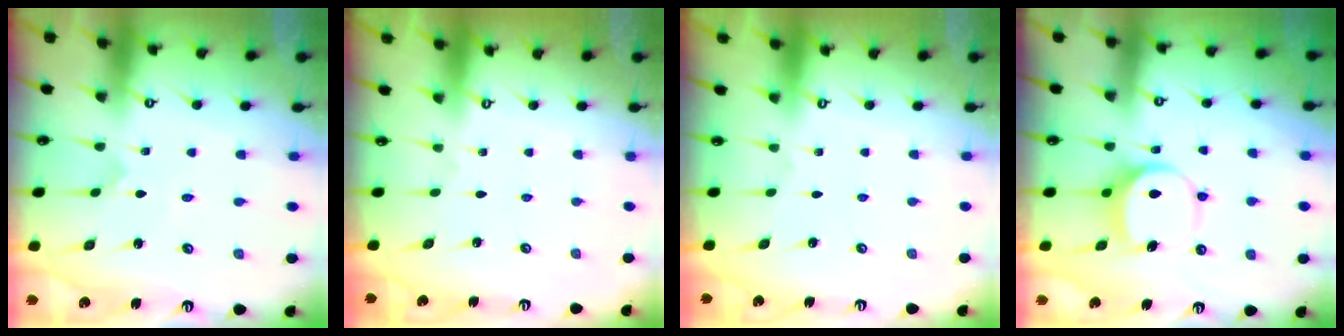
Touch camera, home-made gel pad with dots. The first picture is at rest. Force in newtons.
{"total": 0.0}
{"total": 0.0}
{"total": 7.0, "press": 7.0, "slide": 0.6}